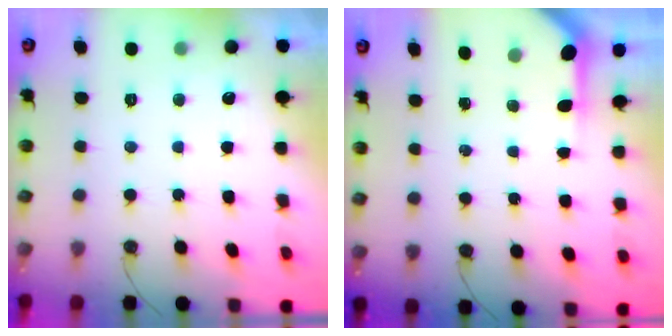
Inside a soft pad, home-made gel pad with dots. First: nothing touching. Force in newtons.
{"total": 3.9, "press": 3.9, "slide": 0.3}